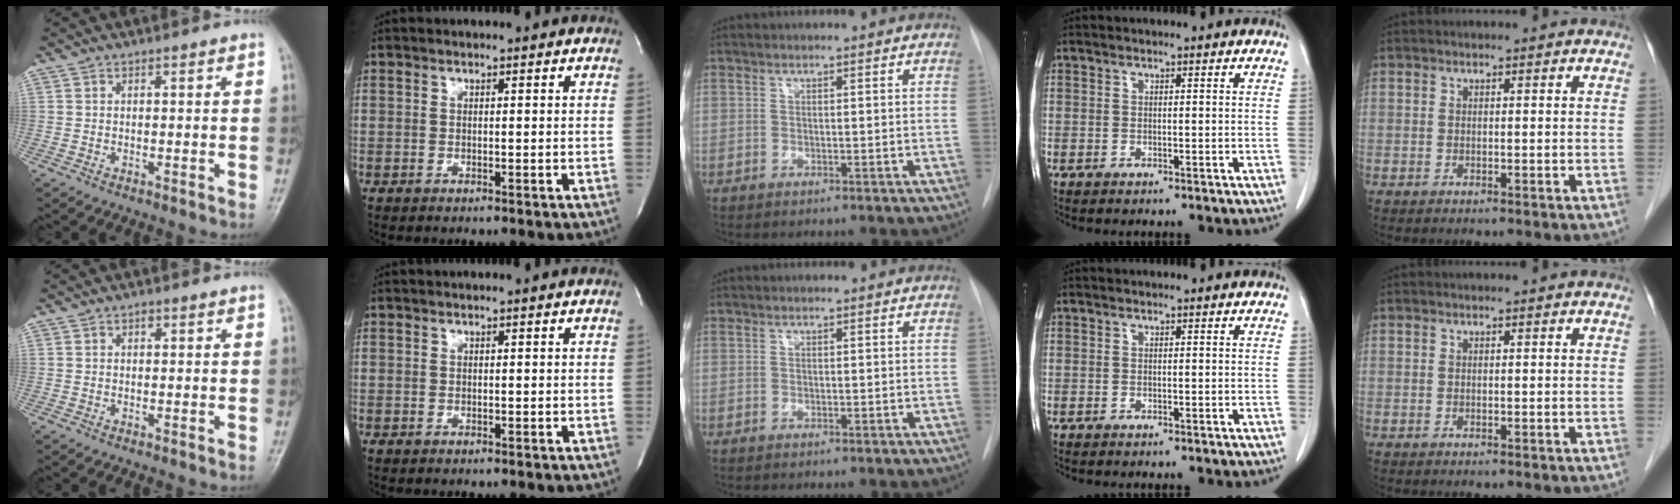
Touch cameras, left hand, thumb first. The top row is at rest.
{"thumb": {"total": 0.9, "force": [0.5, 0.6, 0.6], "torque": [-0.003, -0.001, 0.005]}}